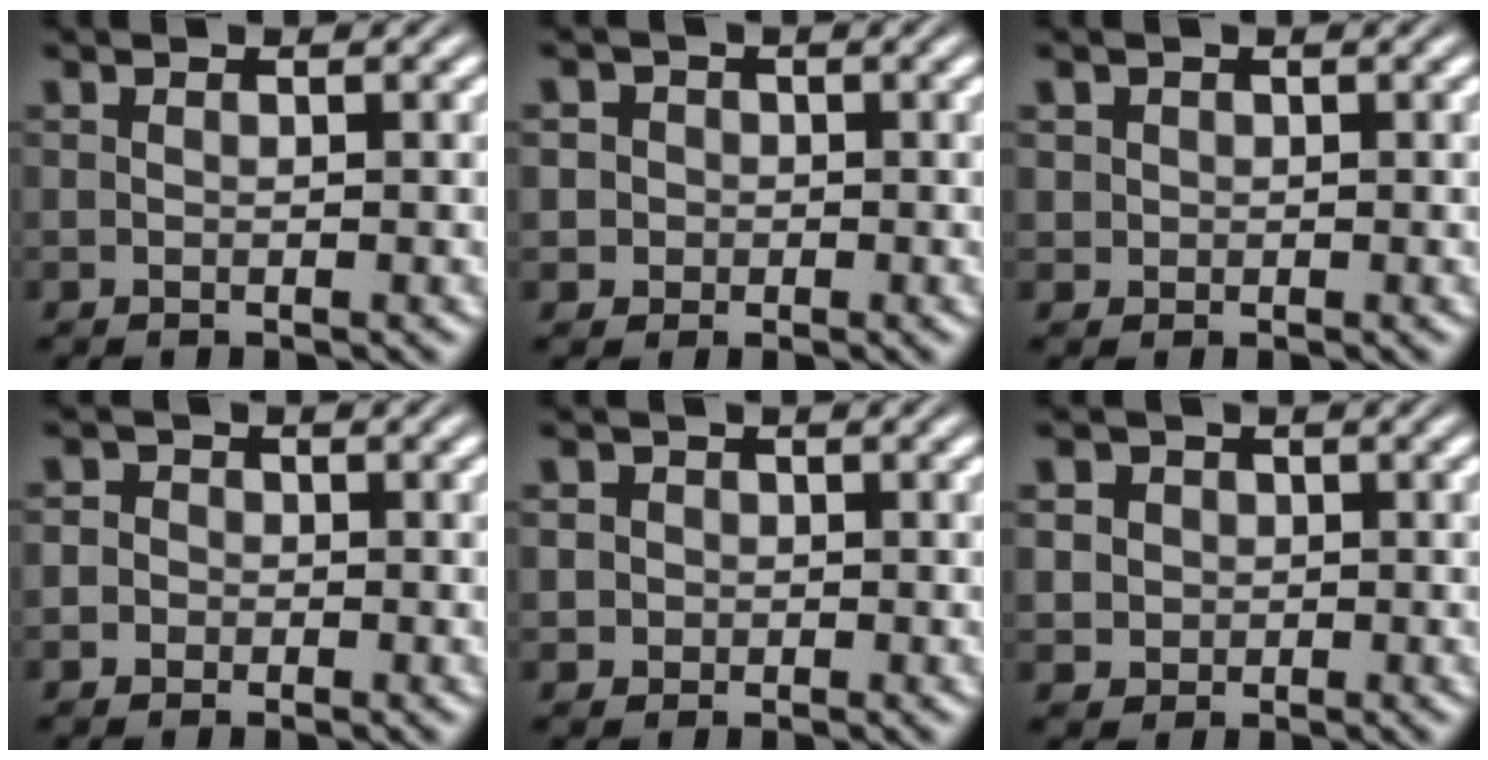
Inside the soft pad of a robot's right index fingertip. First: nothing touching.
{"total": 4.2, "force": [-0.3, 4.0, 1.2], "torque": [-0.028, -0.009, -0.010]}
{"total": 1.6, "force": [0.4, 1.5, 0.4], "torque": [-0.017, -0.012, 0.014]}
{"total": 2.0, "force": [-0.7, 1.9, 0.1], "torque": [0.003, -0.001, -0.020]}
{"total": 3.0, "force": [-0.2, 2.9, 0.8], "torque": [-0.019, -0.005, -0.005]}
{"total": 4.9, "force": [0.3, 4.6, 1.9], "torque": [-0.041, -0.013, 0.007]}